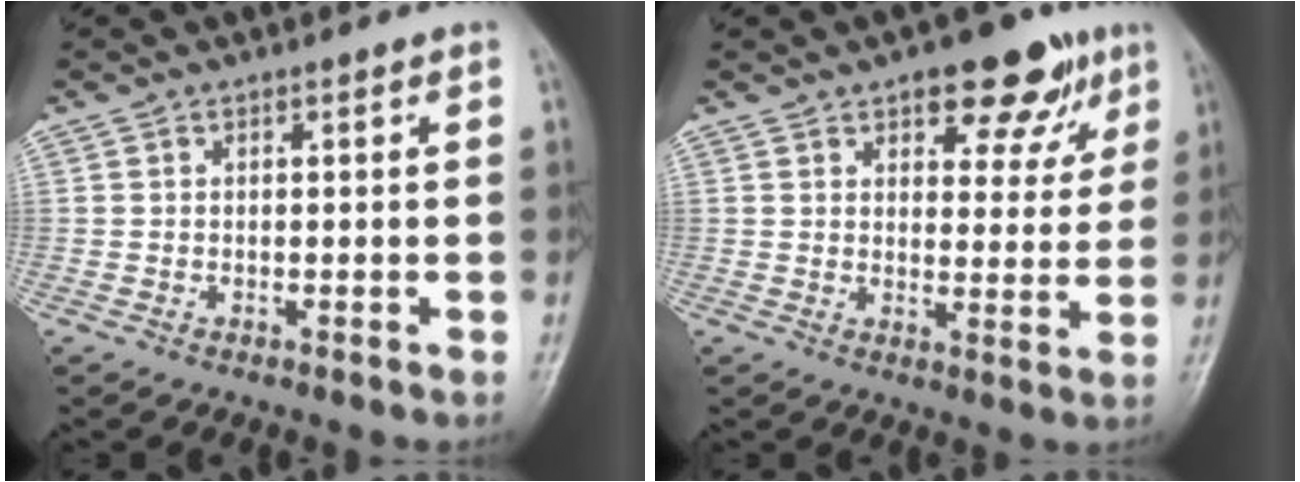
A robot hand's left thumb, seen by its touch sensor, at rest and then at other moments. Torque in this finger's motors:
{"motor_torque": [0.21, 0.27, 0.74, -0.54, 0.00]}